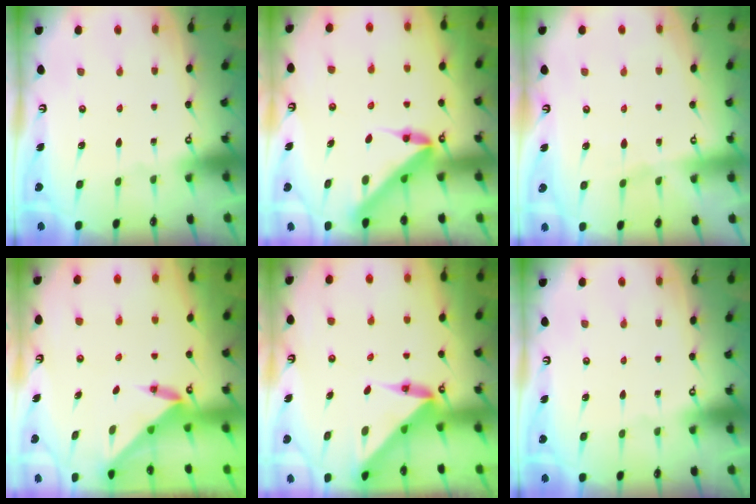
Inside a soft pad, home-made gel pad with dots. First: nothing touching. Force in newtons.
{"total": 4.6, "press": 4.6, "slide": 0.4}
{"total": 1.7, "press": 1.7, "slide": 0.4}
{"total": 3.5, "press": 3.4, "slide": 0.3}
{"total": 5.5, "press": 5.5, "slide": 0.3}
{"total": 0.0}